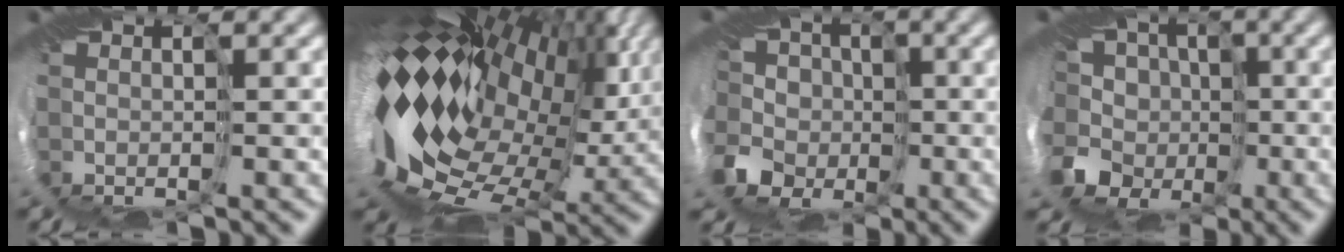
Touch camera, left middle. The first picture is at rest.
{"total": 18.9, "force": [4.5, 9.9, 15.4], "torque": [-0.280, -0.005, 0.069]}
{"total": 8.5, "force": [-2.0, 7.6, 3.1], "torque": [-0.079, 0.012, -0.077]}
{"total": 9.4, "force": [-1.9, 8.4, 3.8], "torque": [-0.096, 0.020, -0.068]}